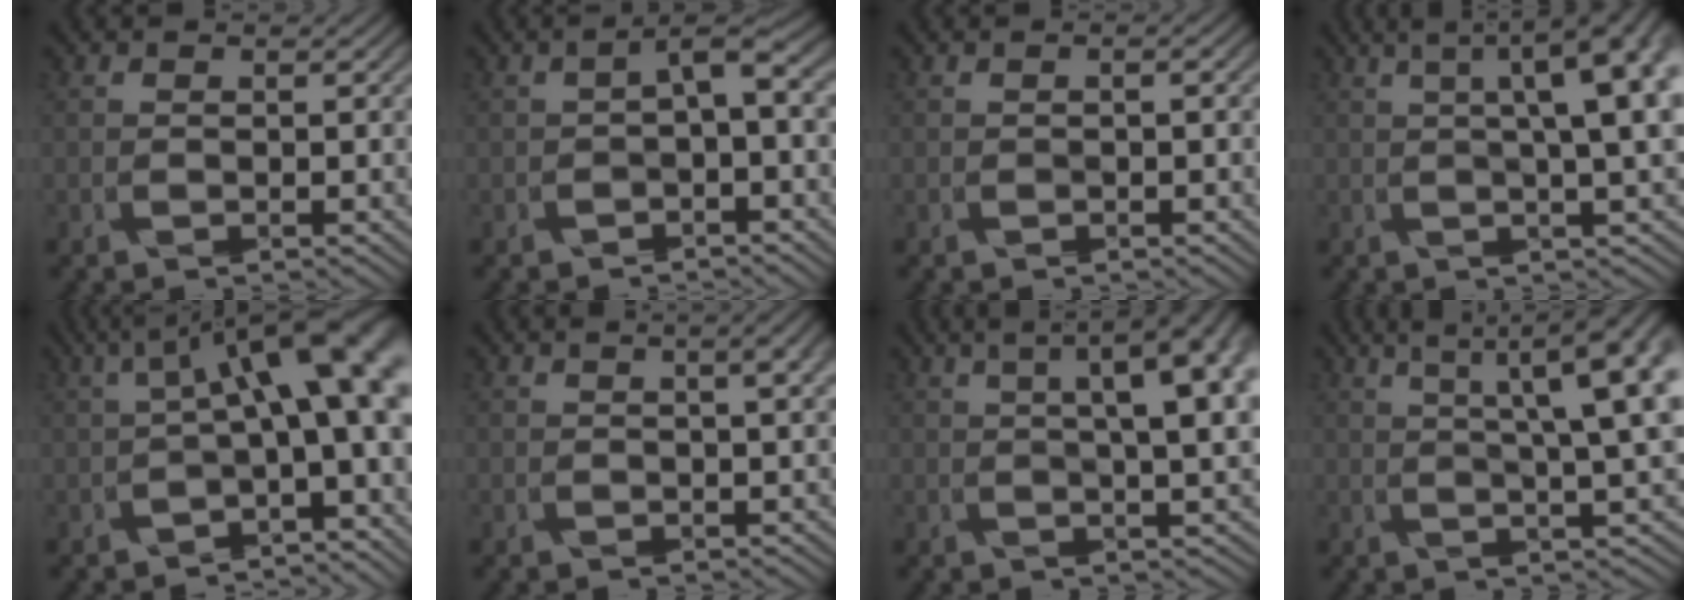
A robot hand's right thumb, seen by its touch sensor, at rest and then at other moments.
{"total": 2.7, "force": [-0.4, 0.7, 2.6], "torque": [-0.052, 0.004, -0.008]}
{"total": 0.7, "force": [-0.3, 0.2, 0.7], "torque": [-0.018, 0.002, -0.003]}
{"total": 10.0, "force": [2.4, 1.9, 9.6], "torque": [-0.121, 0.034, 0.026]}
{"total": 13.2, "force": [1.0, 4.5, 12.4], "torque": [-0.177, 0.007, 0.029]}
{"total": 2.8, "force": [0.9, 0.5, 2.6], "torque": [-0.052, 0.000, 0.026]}
{"total": 9.5, "force": [3.1, 2.2, 8.7], "torque": [-0.111, 0.035, 0.032]}
{"total": 10.1, "force": [4.1, 1.3, 9.1], "torque": [-0.132, 0.029, 0.060]}